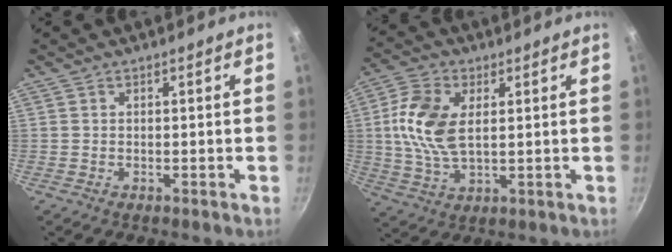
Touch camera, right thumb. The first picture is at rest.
{"total": 11.7, "force": [2.0, 6.6, 9.5], "torque": [-0.187, 0.003, 0.036]}